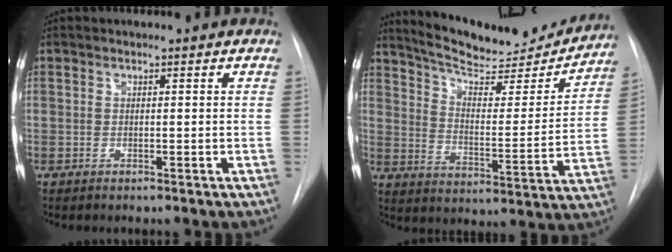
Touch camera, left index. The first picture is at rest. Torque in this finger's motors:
{"motor_torque": [0.25, -0.46, 0.13, 0.03]}